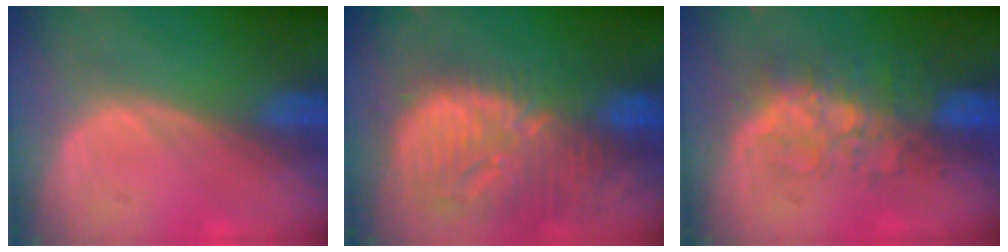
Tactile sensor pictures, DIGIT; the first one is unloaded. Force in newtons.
{"total": 13.3, "press": 11.6, "slide": 6.5}
{"total": 8.1, "press": 7.1, "slide": 3.8}